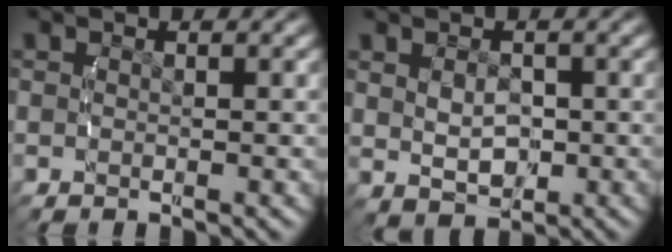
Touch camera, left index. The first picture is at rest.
{"total": 3.8, "force": [0.3, 2.5, 2.8], "torque": [-0.047, -0.012, 0.013]}